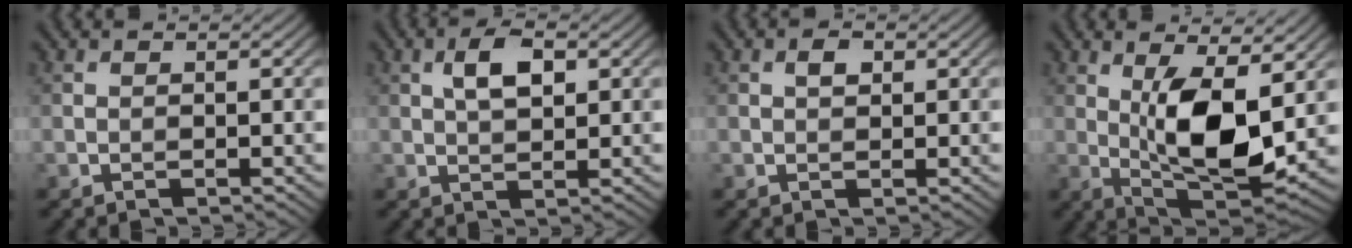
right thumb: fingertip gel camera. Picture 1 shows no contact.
{"total": 4.3, "force": [1.3, 2.0, 3.5], "torque": [-0.073, 0.006, 0.024]}
{"total": 1.4, "force": [0.5, 0.9, 1.0], "torque": [-0.017, 0.002, 0.007]}
{"total": 10.8, "force": [1.4, 4.2, 9.8], "torque": [-0.182, -0.011, 0.031]}